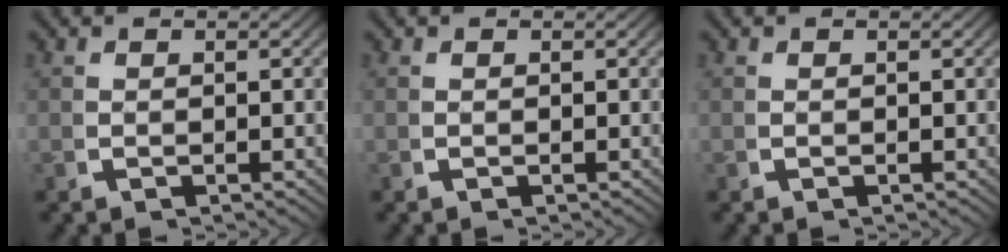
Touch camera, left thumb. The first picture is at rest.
{"total": 0.0}
{"total": 0.0}